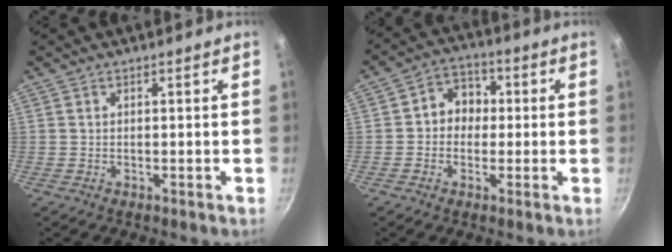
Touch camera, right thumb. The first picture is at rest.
{"total": 7.1, "force": [0.1, 6.2, 3.6], "torque": [-0.016, 0.019, -0.011]}